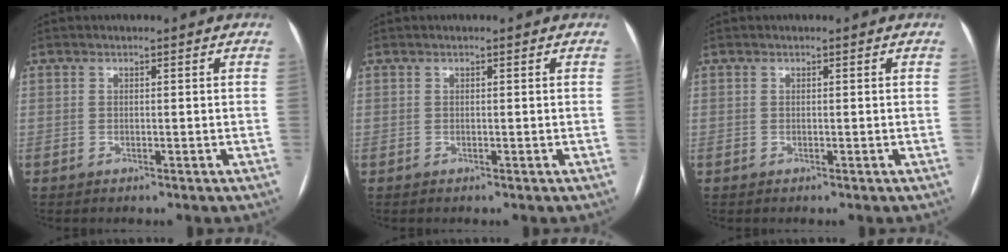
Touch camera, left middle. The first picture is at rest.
{"total": 0.0}
{"total": 0.0}